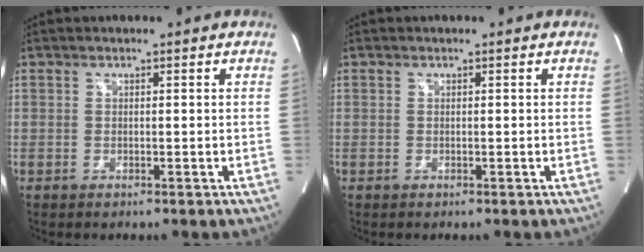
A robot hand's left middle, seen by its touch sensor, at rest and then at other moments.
{"total": 0.0}